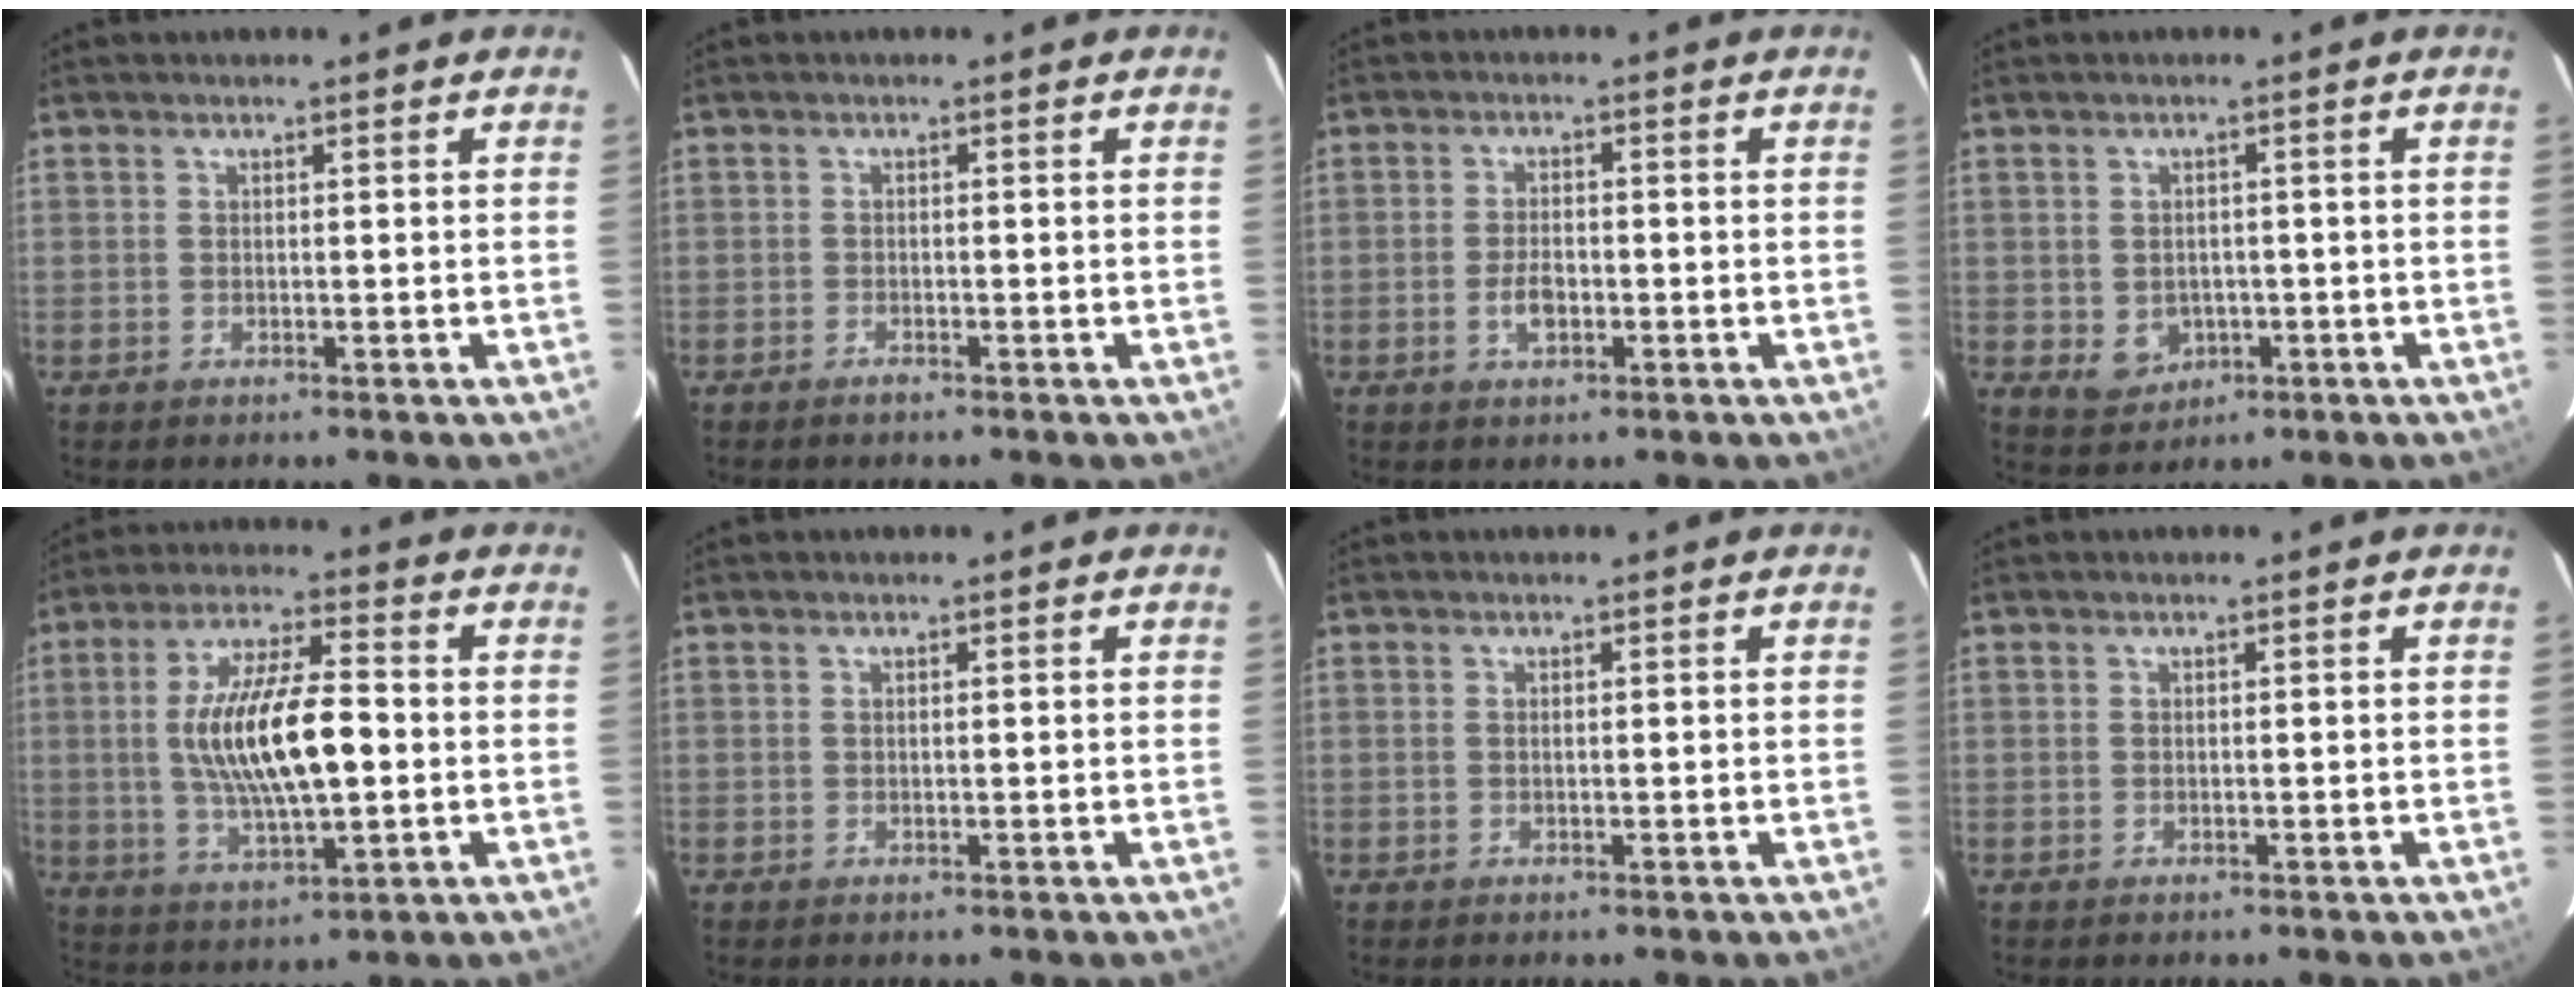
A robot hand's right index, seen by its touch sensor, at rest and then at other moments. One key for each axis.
{"total": 0.9, "fx": -0.8, "fy": 0.2, "fz": 0.3, "tx": -0.007, "ty": 0.001, "tz": -0.017}
{"total": 3.7, "fx": -1.2, "fy": 2.0, "fz": 2.8, "tx": -0.057, "ty": 0.000, "tz": -0.019}
{"total": 4.8, "fx": -1.0, "fy": 4.3, "fz": 1.9, "tx": -0.046, "ty": 0.004, "tz": 0.004}
{"total": 15.4, "fx": -0.4, "fy": 5.0, "fz": 14.5, "tx": -0.272, "ty": 0.001, "tz": -0.001}
{"total": 0.0}
{"total": 0.0}
{"total": 0.0}